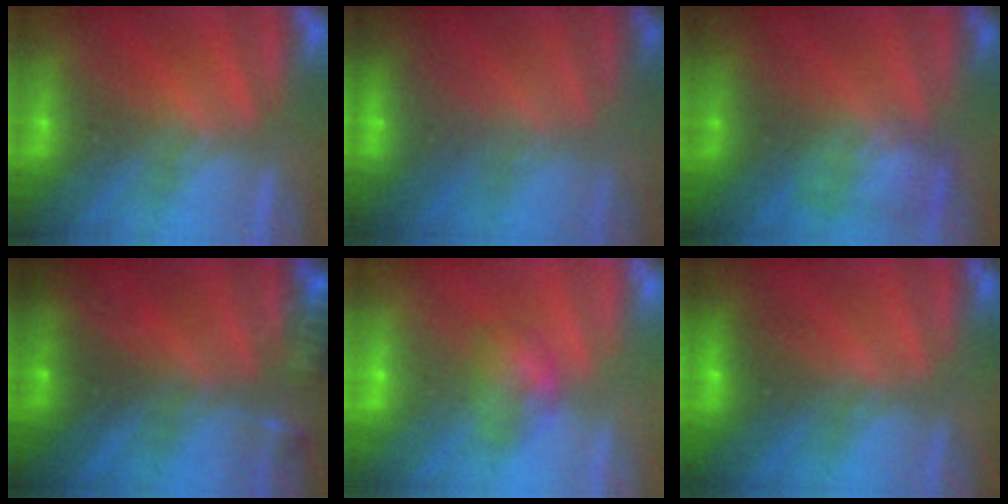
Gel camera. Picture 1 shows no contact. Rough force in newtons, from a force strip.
{"total": 2.8}
{"total": 2.3}
{"total": 7.7}
{"total": 4.6}
{"total": 2.7}